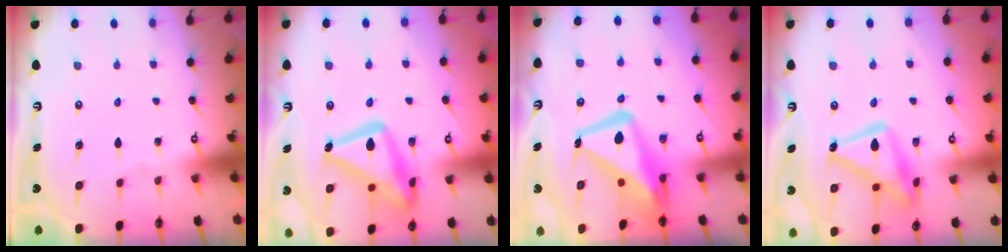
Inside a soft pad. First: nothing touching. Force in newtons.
{"total": 20.7, "press": 20.7, "slide": 1.4}
{"total": 15.0, "press": 14.9, "slide": 1.9}
{"total": 16.5, "press": 16.4, "slide": 1.3}